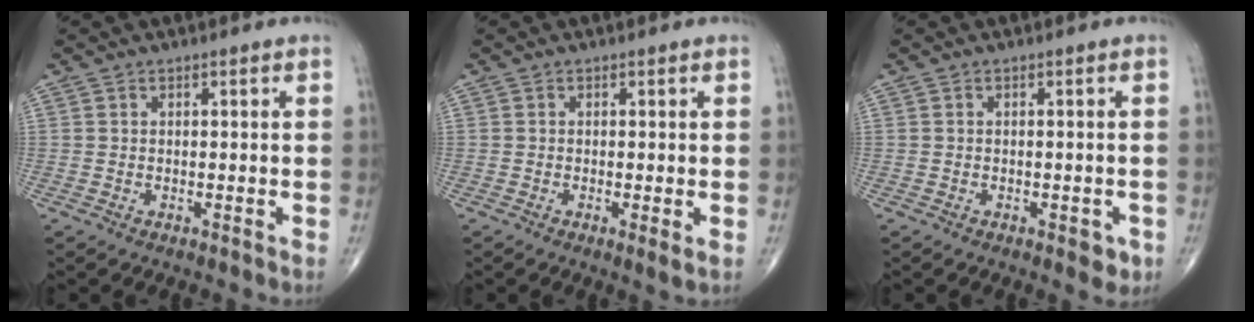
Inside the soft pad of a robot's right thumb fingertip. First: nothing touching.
{"total": 1.7, "force": [-0.3, 0.2, 1.7], "torque": [-0.036, -0.009, -0.009]}
{"total": 2.7, "force": [-1.2, 1.3, 2.0], "torque": [-0.012, 0.002, -0.012]}